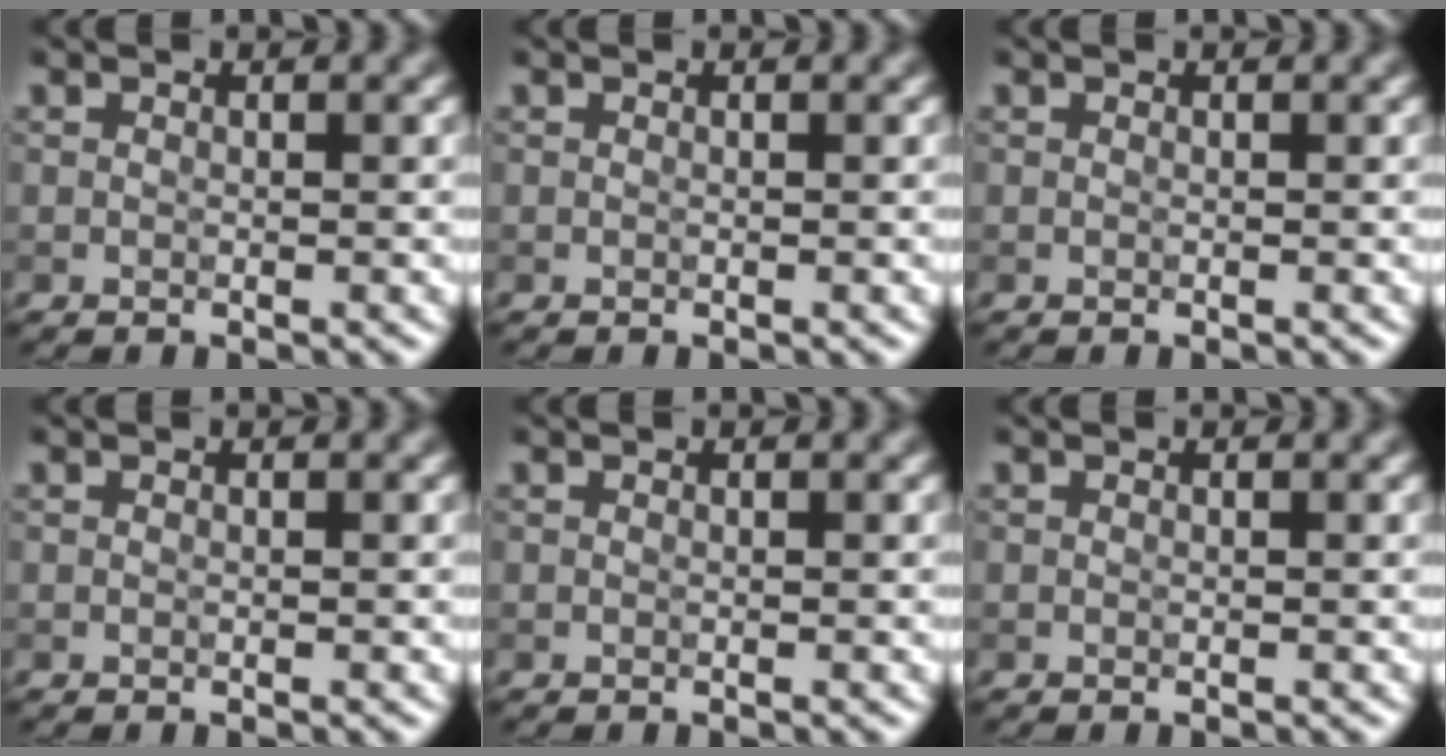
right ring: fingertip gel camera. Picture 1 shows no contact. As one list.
[{"total": 0.0}, {"total": 0.0}, {"total": 0.0}, {"total": 0.0}, {"total": 0.0}]